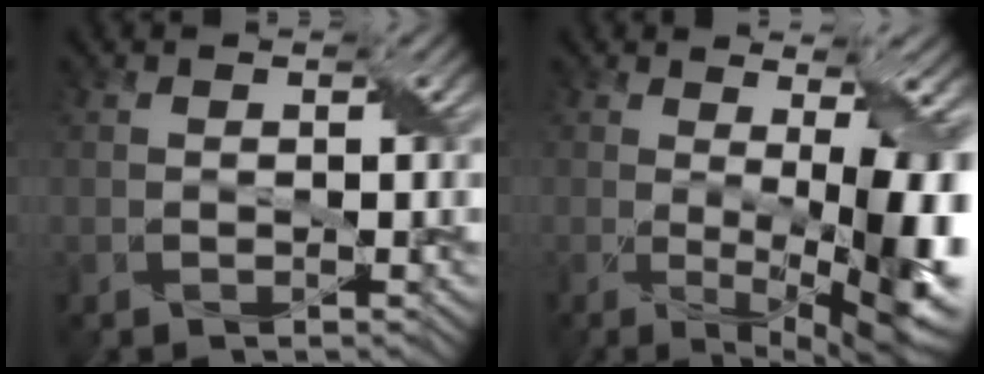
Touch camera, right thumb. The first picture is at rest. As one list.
[{"total": 13.6, "force": [-1.0, 5.1, 12.6], "torque": [-0.161, -0.018, 0.006]}]